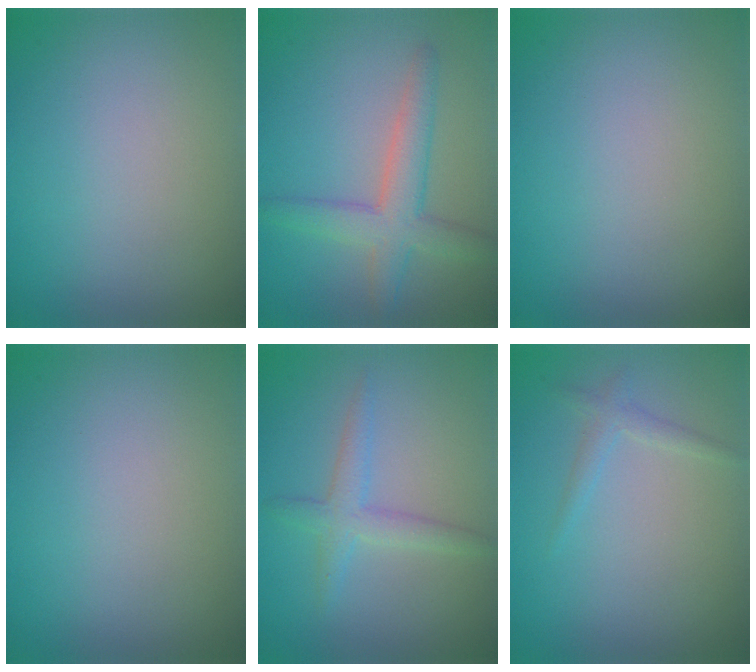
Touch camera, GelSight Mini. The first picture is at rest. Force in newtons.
{"total": 4.3, "press": 4.3, "slide": 0.2}
{"total": 0.0}
{"total": 0.0}
{"total": 2.4, "press": 2.4, "slide": 0.2}
{"total": 1.2, "press": 1.2, "slide": 0.0}